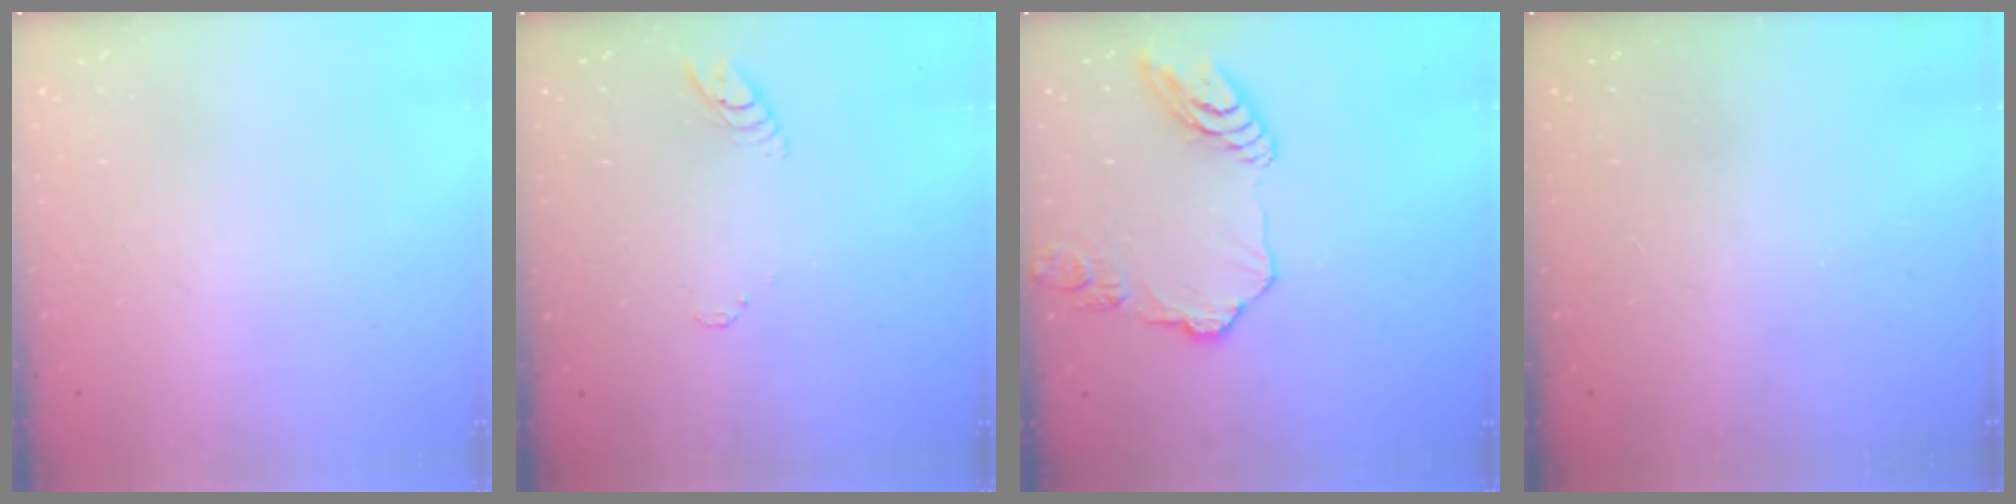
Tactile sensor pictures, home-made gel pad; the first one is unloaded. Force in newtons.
{"total": 3.7, "press": 3.7, "slide": 0.2}
{"total": 12.8, "press": 12.7, "slide": 1.3}
{"total": 0.0}